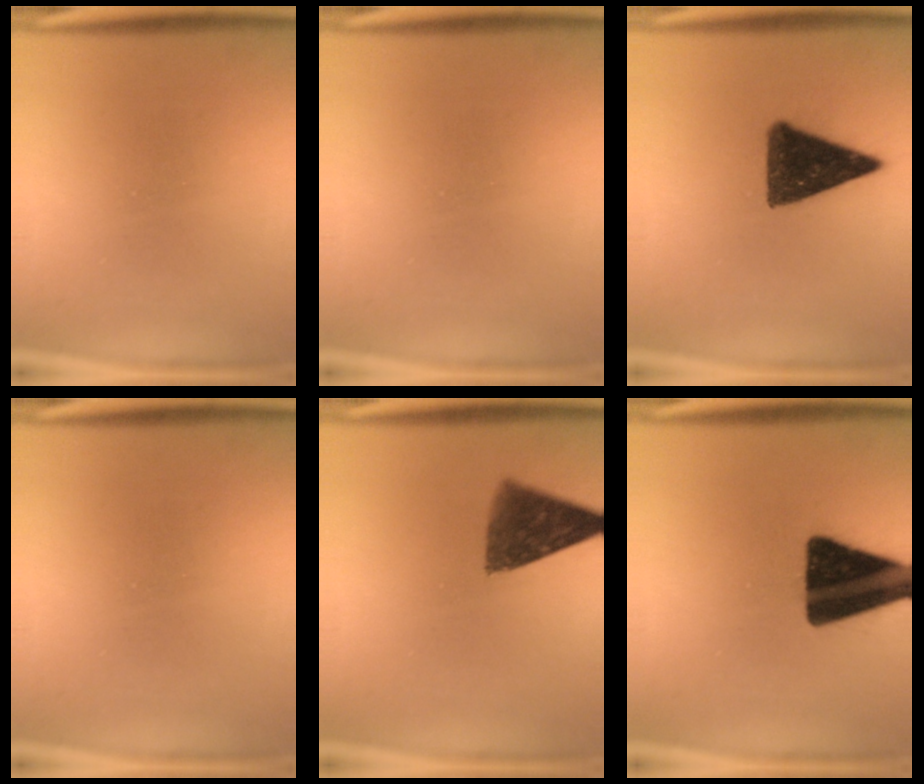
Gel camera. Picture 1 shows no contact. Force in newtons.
{"total": 0.0}
{"total": 11.5}
{"total": 0.0}
{"total": 9.6}
{"total": 18.9}